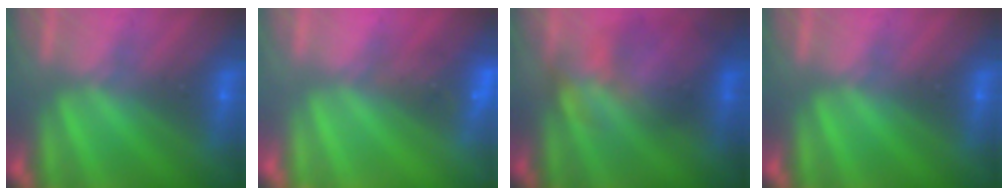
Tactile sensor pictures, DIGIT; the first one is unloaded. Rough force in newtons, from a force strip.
{"total": 2.6}
{"total": 4.0}
{"total": 0.0}